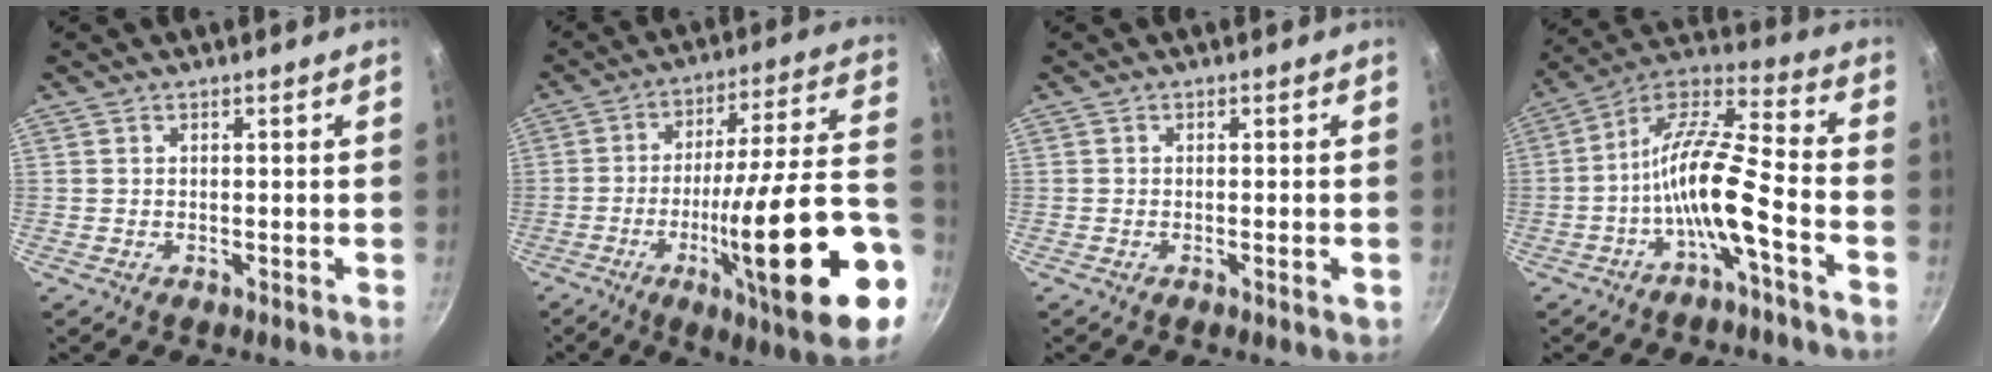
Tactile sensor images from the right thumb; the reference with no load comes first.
{"total": 28.6, "force": [-8.8, 5.1, 26.7], "torque": [-0.371, 0.019, -0.136]}
{"total": 2.0, "force": [-0.7, 0.5, 1.8], "torque": [-0.031, 0.000, -0.012]}
{"total": 13.4, "force": [-5.2, 3.0, 12.0], "torque": [-0.225, 0.052, -0.105]}